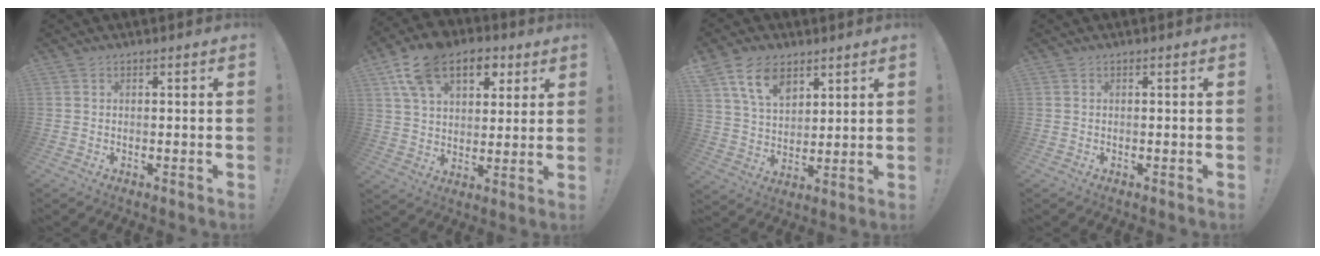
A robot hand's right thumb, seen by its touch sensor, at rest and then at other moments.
{"total": 16.4, "force": [8.2, 10.7, 9.4], "torque": [-0.149, -0.028, 0.149]}
{"total": 12.5, "force": [7.5, 7.6, 6.6], "torque": [-0.119, -0.027, 0.145]}
{"total": 0.0}